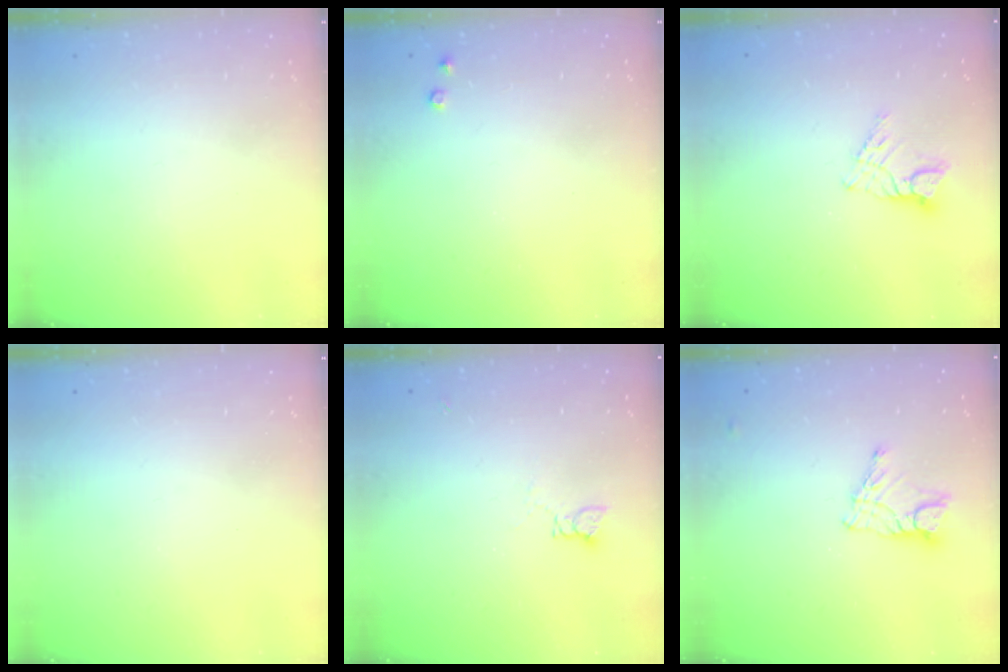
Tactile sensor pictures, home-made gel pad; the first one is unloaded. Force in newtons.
{"total": 2.8, "press": 2.8, "slide": 0.5}
{"total": 6.9, "press": 6.9, "slide": 0.5}
{"total": 0.0}
{"total": 2.2, "press": 2.2, "slide": 0.3}
{"total": 9.6, "press": 9.6, "slide": 0.7}